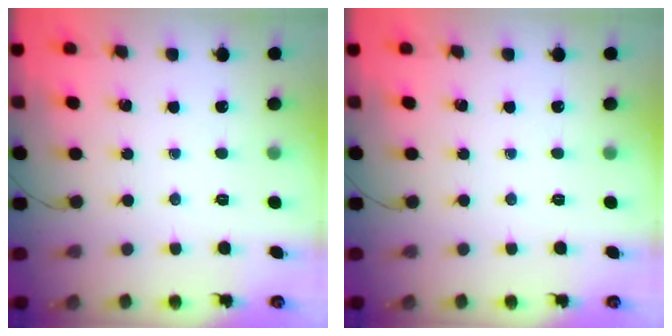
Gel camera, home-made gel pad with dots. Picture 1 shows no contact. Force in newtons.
{"total": 0.0}